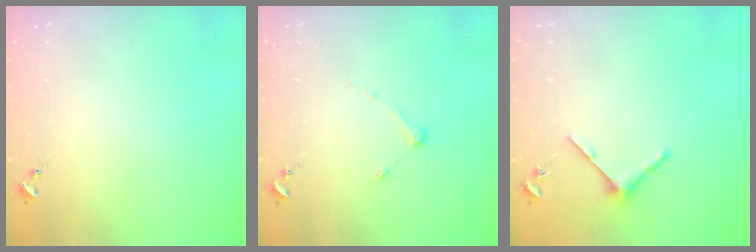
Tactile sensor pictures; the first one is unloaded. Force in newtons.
{"total": 3.9, "press": 3.8, "slide": 0.4}
{"total": 4.8, "press": 4.8, "slide": 0.6}